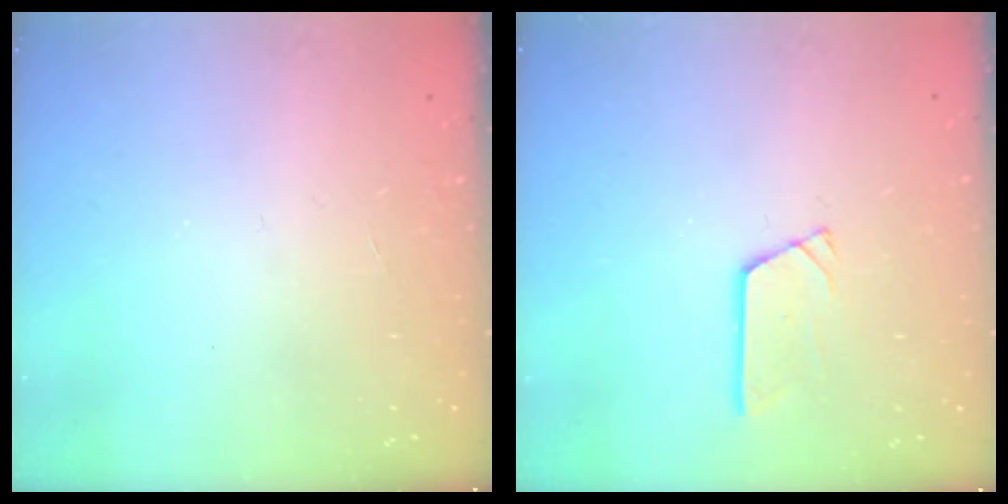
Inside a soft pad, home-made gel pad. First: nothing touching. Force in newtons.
{"total": 3.5, "press": 3.5, "slide": 0.4}